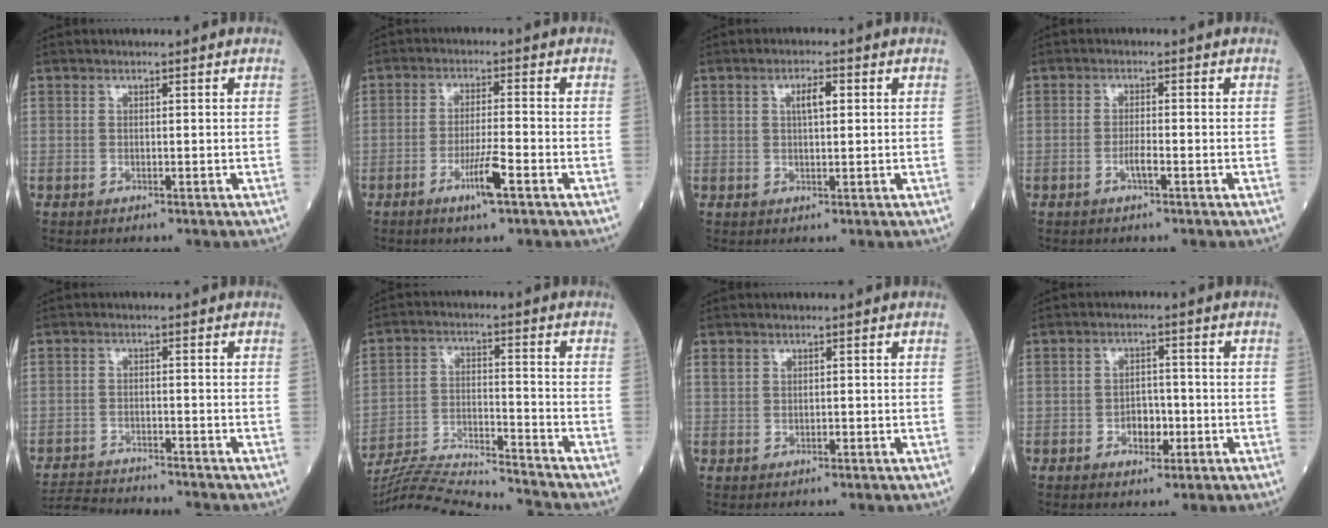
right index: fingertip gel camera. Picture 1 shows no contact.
{"total": 5.4, "force": [-2.8, -0.1, 4.6], "torque": [-0.086, -0.007, -0.054]}
{"total": 2.9, "force": [0.9, 0.8, 2.7], "torque": [-0.048, 0.003, 0.015]}
{"total": 1.8, "force": [-0.9, 0.1, 1.6], "torque": [-0.030, 0.001, -0.018]}
{"total": 8.1, "force": [-8.0, -0.1, 1.6], "torque": [-0.028, -0.010, -0.132]}
{"total": 16.9, "force": [-16.2, -1.1, 4.6], "torque": [-0.087, -0.006, -0.265]}
{"total": 1.0, "force": [0.3, 0.8, 0.5], "torque": [-0.015, 0.009, 0.007]}
{"total": 3.7, "force": [-1.3, 2.3, 2.6], "torque": [-0.035, 0.006, -0.019]}